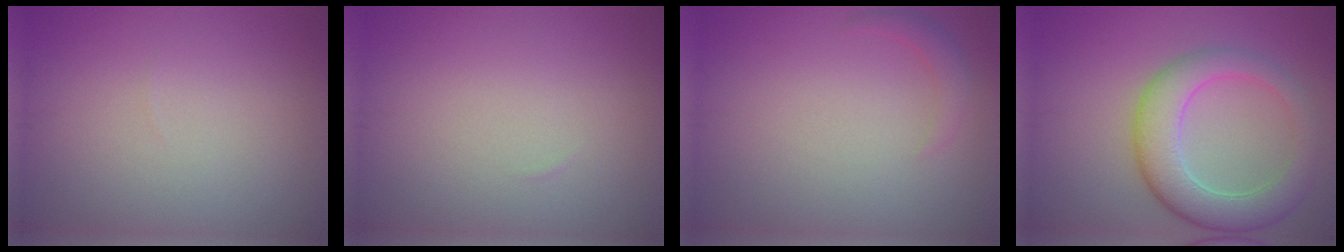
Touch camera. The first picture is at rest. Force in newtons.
{"total": 0.0}
{"total": 1.4, "press": 1.4, "slide": 0.1}
{"total": 6.0, "press": 6.0, "slide": 0.4}